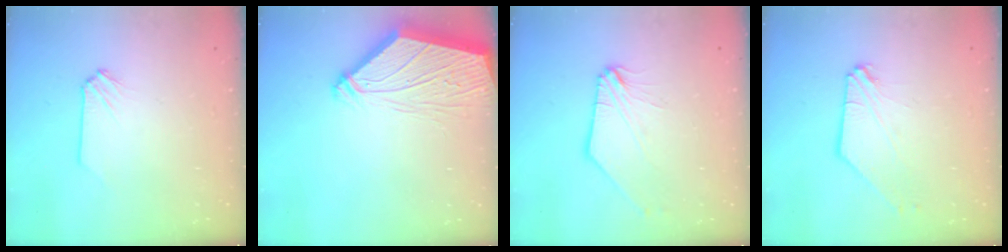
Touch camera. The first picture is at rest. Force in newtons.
{"total": 6.2, "press": 6.1, "slide": 0.8}
{"total": 2.5, "press": 2.5, "slide": 0.5}
{"total": 2.6, "press": 2.6, "slide": 0.5}